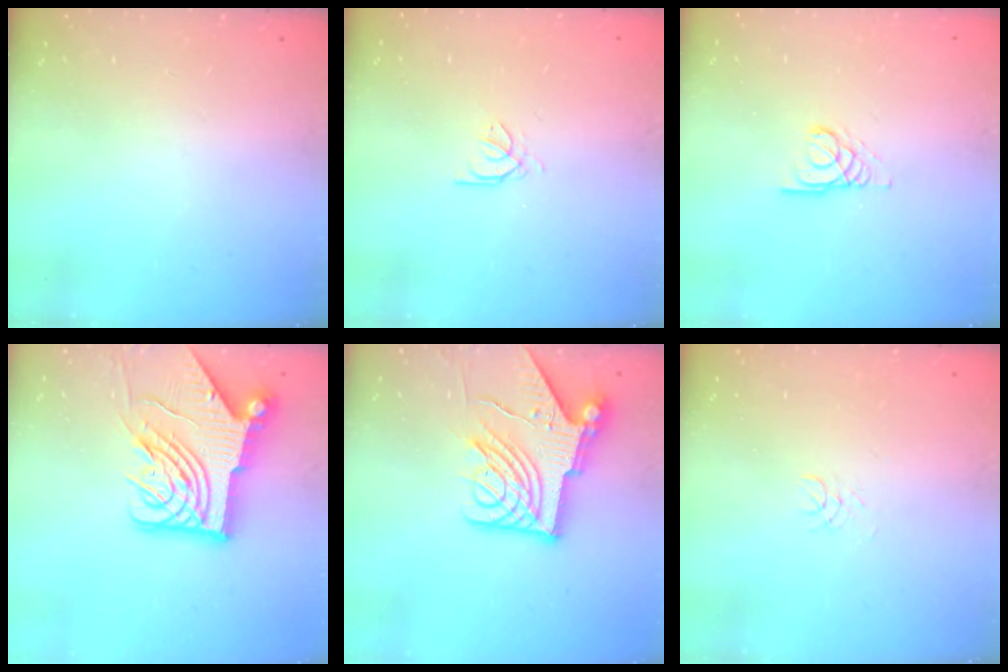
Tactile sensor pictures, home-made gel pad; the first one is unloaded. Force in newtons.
{"total": 0.9, "press": 0.8, "slide": 0.4}
{"total": 3.4, "press": 3.4, "slide": 0.3}
{"total": 15.0, "press": 14.9, "slide": 1.5}
{"total": 13.9, "press": 13.8, "slide": 1.6}
{"total": 1.7, "press": 1.7, "slide": 0.2}